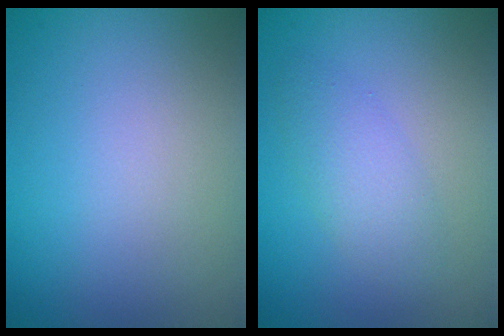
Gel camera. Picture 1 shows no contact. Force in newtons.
{"total": 2.7, "press": 2.7, "slide": 0.1}